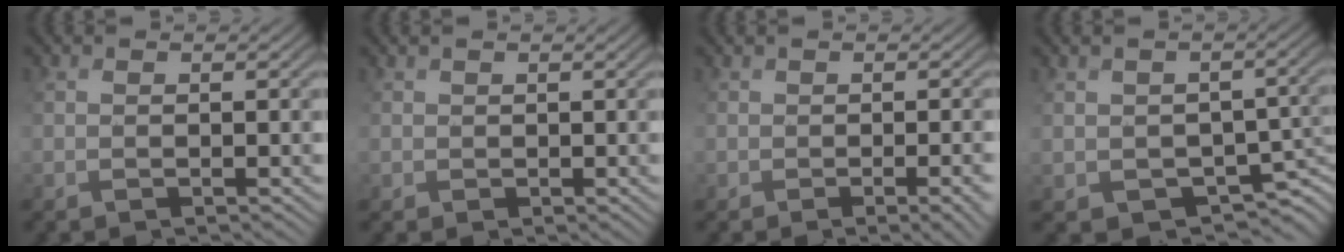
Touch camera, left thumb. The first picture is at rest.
{"total": 3.1, "force": [0.2, -0.7, -3.0], "torque": [0.045, -0.001, 0.011]}
{"total": 2.5, "force": [-1.1, 0.9, 2.0], "torque": [-0.016, -0.007, 0.001]}
{"total": 3.0, "force": [-0.9, 2.7, 0.9], "torque": [-0.026, -0.015, -0.005]}